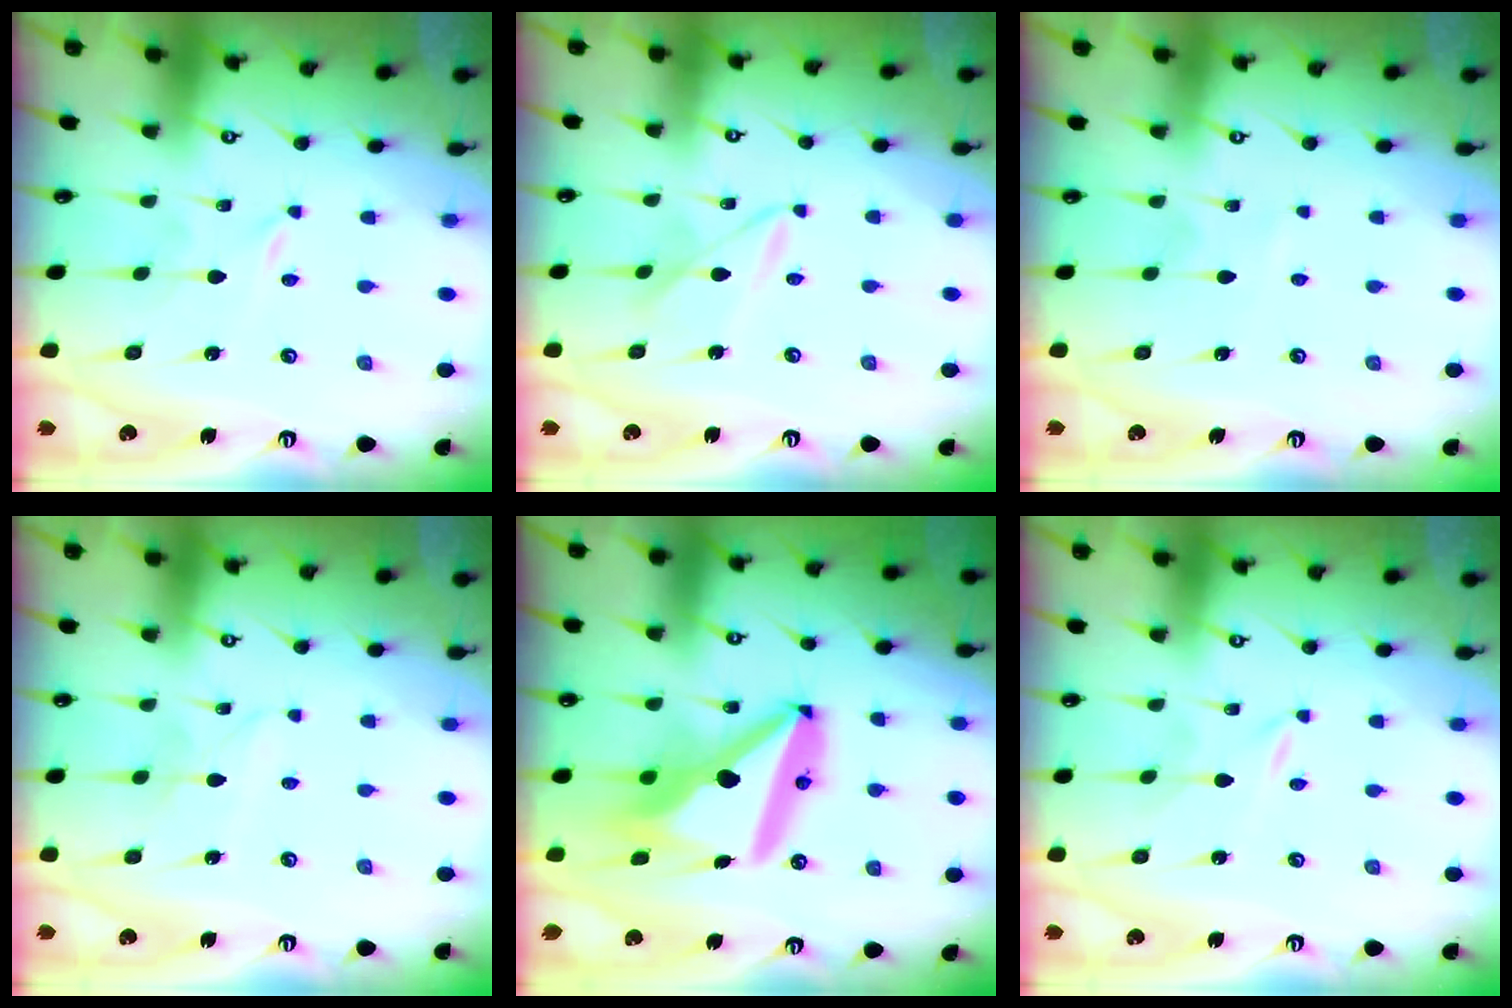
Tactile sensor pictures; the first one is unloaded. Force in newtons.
{"total": 5.6, "press": 5.5, "slide": 0.5}
{"total": 2.7, "press": 2.7, "slide": 0.3}
{"total": 2.7, "press": 2.7, "slide": 0.2}
{"total": 16.3, "press": 16.2, "slide": 1.9}
{"total": 0.0}